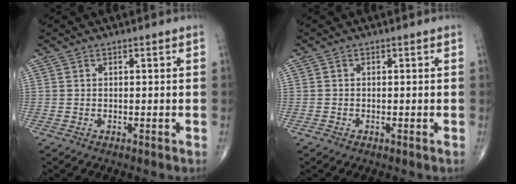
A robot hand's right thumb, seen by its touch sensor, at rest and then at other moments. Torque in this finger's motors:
{"motor_torque": [-0.17, -0.04, -0.12, -0.01, 0.01]}